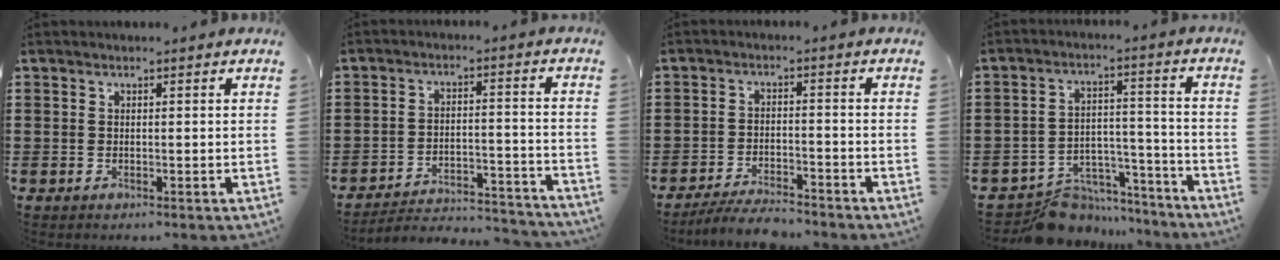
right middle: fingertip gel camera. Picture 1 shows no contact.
{"total": 3.6, "force": [-3.5, 0.5, 1.0], "torque": [-0.031, -0.002, -0.079]}
{"total": 4.8, "force": [-4.5, 0.6, 1.5], "torque": [-0.023, 0.003, -0.088]}
{"total": 8.1, "force": [-7.6, 2.6, 1.1], "torque": [-0.013, 0.031, -0.145]}